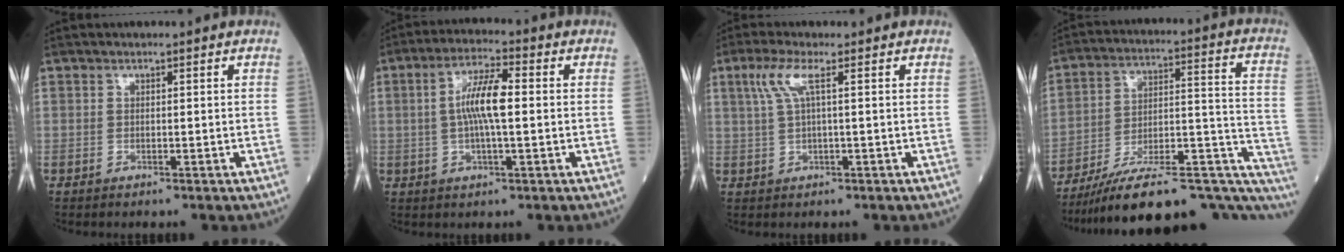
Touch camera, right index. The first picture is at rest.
{"total": 7.6, "force": [0.4, 1.3, 7.5], "torque": [-0.147, 0.011, 0.002]}
{"total": 4.0, "force": [1.4, 0.2, 3.7], "torque": [-0.090, 0.017, 0.035]}
{"total": 27.8, "force": [-22.4, 5.3, 15.6], "torque": [-0.157, 0.030, -0.319]}